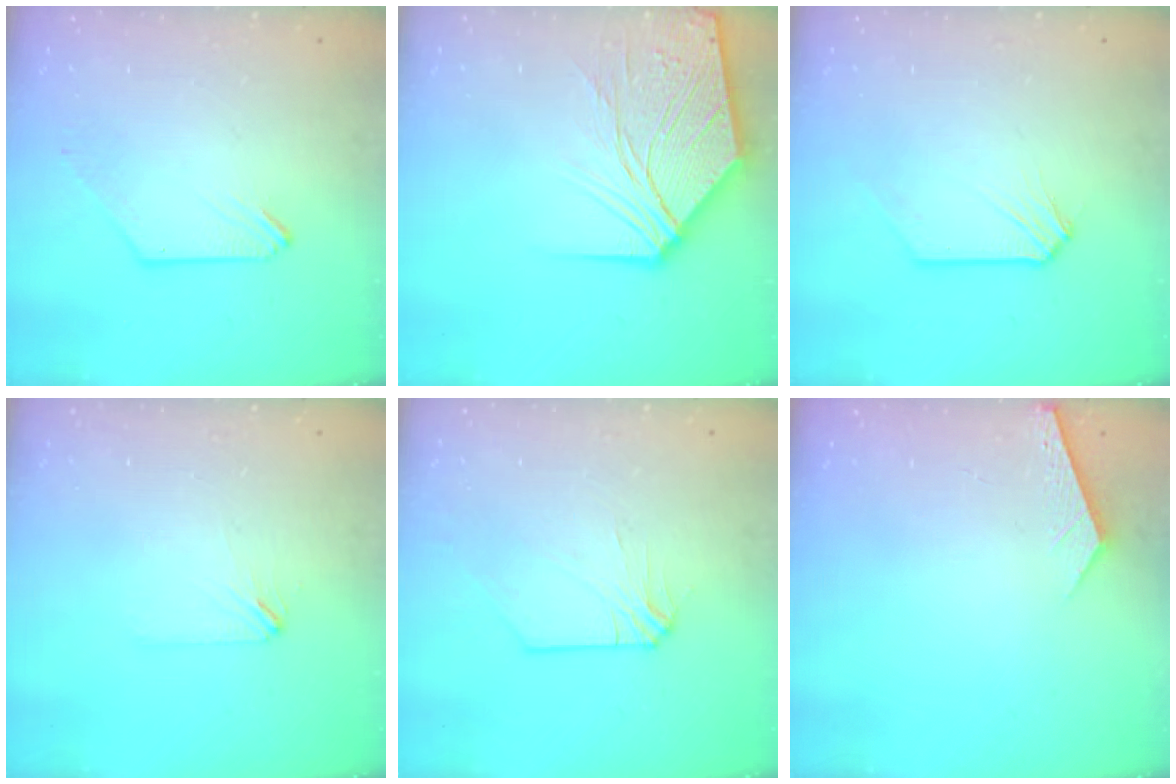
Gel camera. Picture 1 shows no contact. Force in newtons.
{"total": 12.6, "press": 12.5, "slide": 1.5}
{"total": 0.0}
{"total": 1.8, "press": 1.7, "slide": 0.4}
{"total": 0.0}
{"total": 2.7, "press": 2.7, "slide": 0.3}